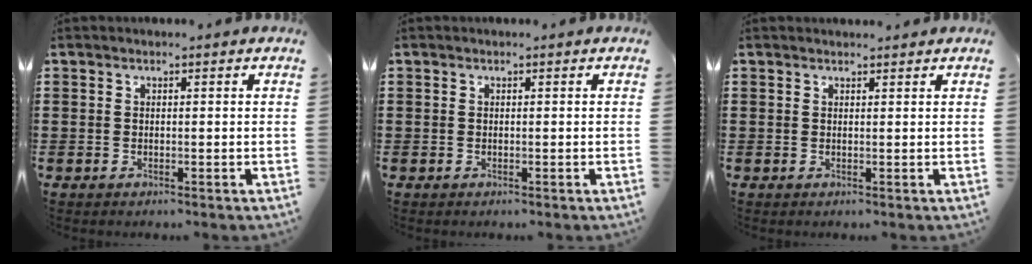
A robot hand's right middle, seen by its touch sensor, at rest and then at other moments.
{"total": 0.0}
{"total": 0.7, "force": [0.7, 0.2, 0.1], "torque": [0.005, -0.004, 0.012]}